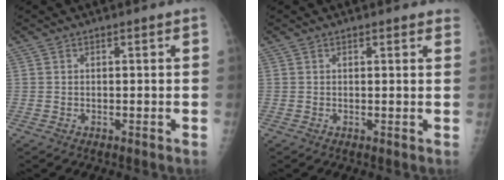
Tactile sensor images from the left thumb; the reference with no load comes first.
{"total": 2.4, "force": [2.0, 0.7, 1.2], "torque": [0.002, 0.000, 0.018]}